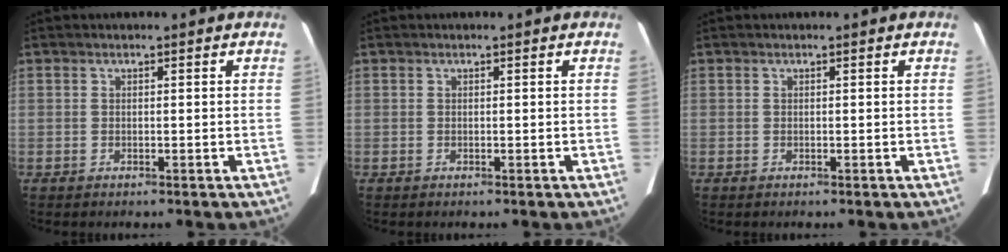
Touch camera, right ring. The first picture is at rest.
{"total": 0.0}
{"total": 0.0}